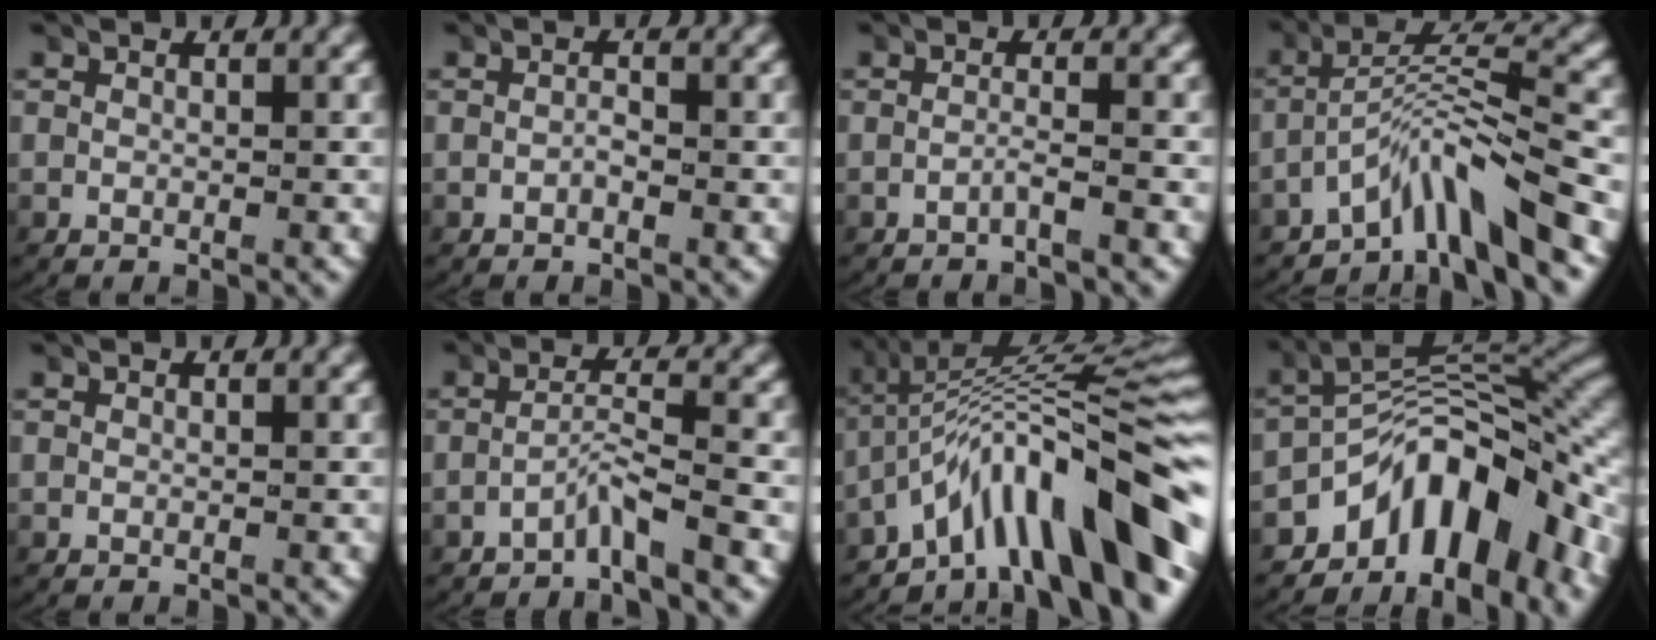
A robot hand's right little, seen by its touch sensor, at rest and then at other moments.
{"total": 0.8, "force": [-0.5, 0.2, 0.6], "torque": [-0.018, -0.005, -0.007]}
{"total": 1.4, "force": [-1.1, -0.6, 0.6], "torque": [-0.015, -0.003, -0.020]}
{"total": 5.6, "force": [-3.1, 1.3, 4.5], "torque": [-0.090, -0.002, -0.047]}
{"total": 0.0}
{"total": 2.4, "force": [-1.9, -0.8, 1.2], "torque": [-0.029, 0.002, -0.033]}
{"total": 11.4, "force": [-3.0, 4.9, 9.8], "torque": [-0.151, -0.005, -0.036]}
{"total": 11.5, "force": [-4.2, 6.1, 8.8], "torque": [-0.135, -0.001, -0.063]}